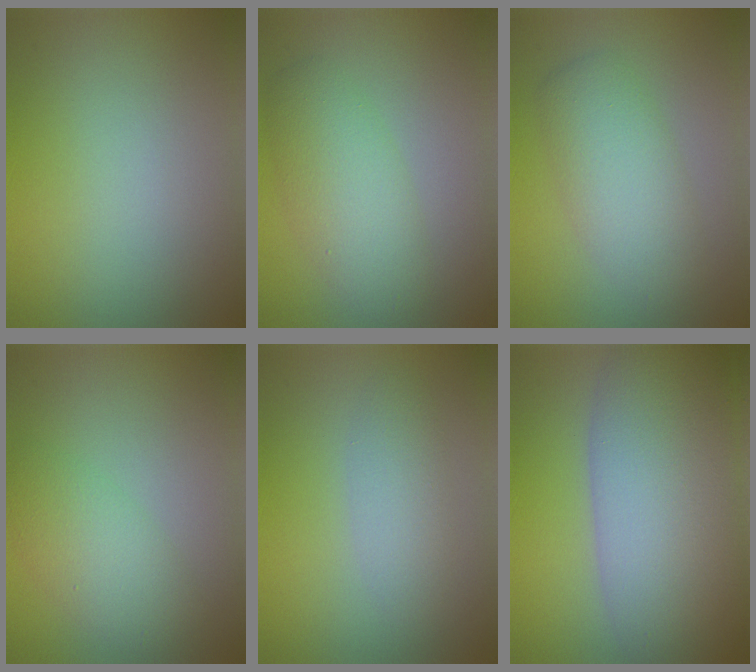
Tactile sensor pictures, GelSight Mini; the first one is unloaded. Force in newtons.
{"total": 4.1, "press": 4.1, "slide": 0.1}
{"total": 4.3, "press": 4.3, "slide": 0.2}
{"total": 3.6, "press": 3.6, "slide": 0.1}
{"total": 2.3, "press": 2.3, "slide": 0.2}
{"total": 11.8, "press": 11.7, "slide": 0.7}